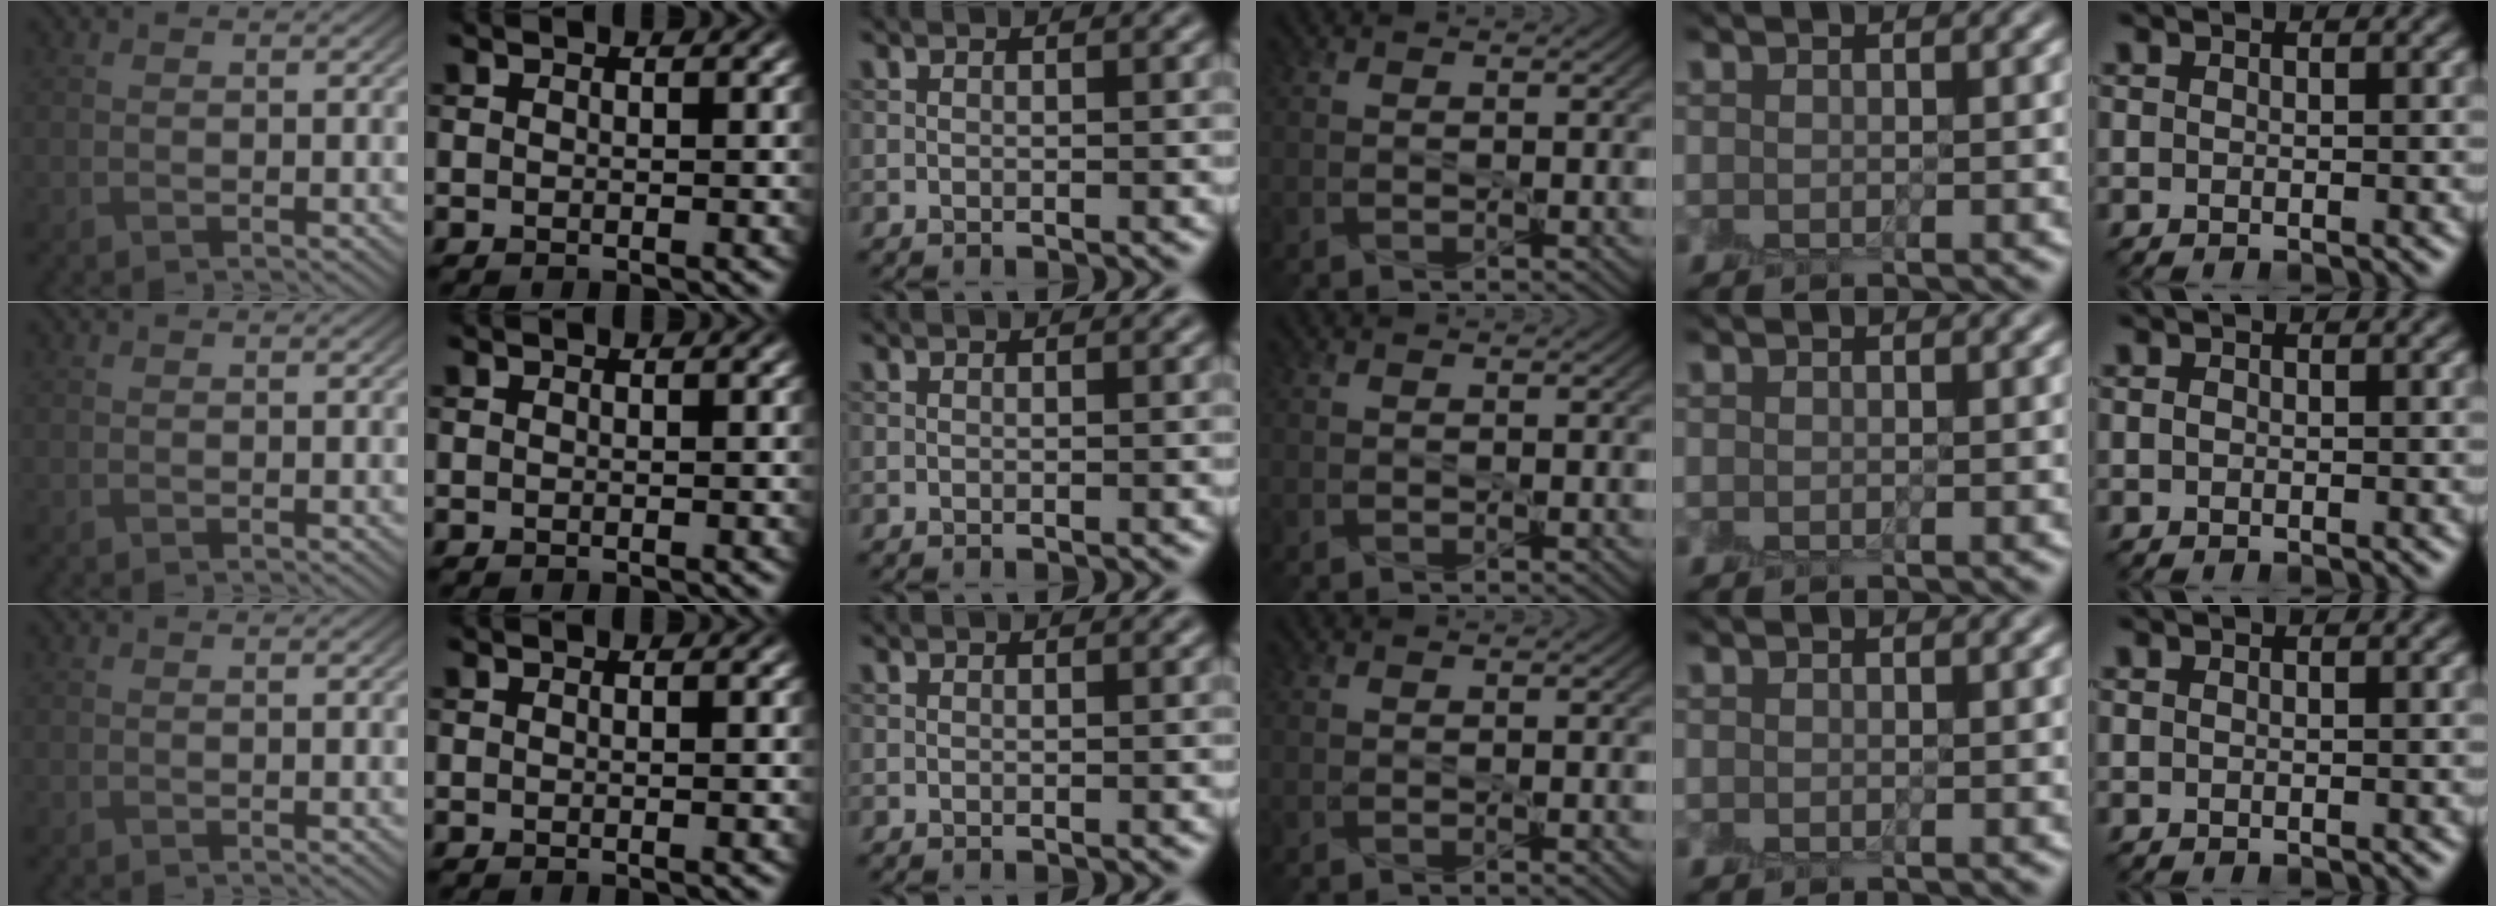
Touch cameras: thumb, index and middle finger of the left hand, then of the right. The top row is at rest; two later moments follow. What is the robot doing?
{"motion": "peel", "object": "small bumper sticker"}